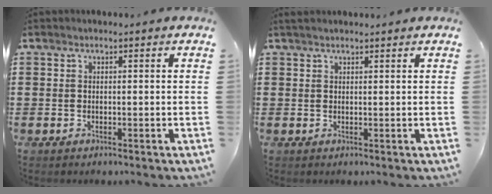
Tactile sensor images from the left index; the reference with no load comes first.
{"total": 1.3, "force": [1.1, 0.1, 0.5], "torque": [-0.011, 0.002, 0.022]}